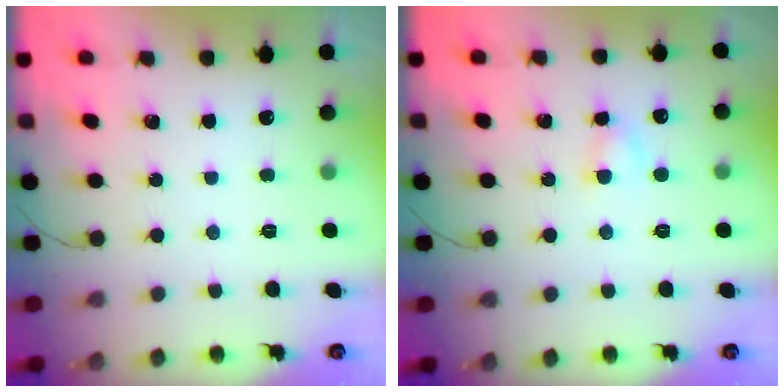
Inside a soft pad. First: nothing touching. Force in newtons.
{"total": 3.0, "press": 2.9, "slide": 1.0}